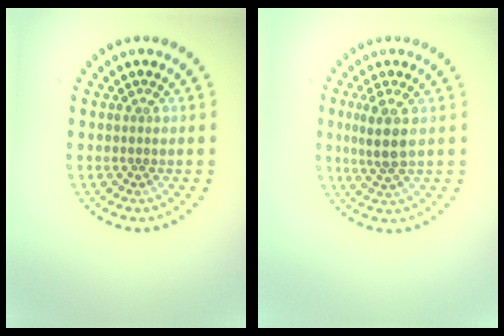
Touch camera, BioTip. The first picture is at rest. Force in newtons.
{"total": 2.9, "press": 2.5, "slide": 1.3}